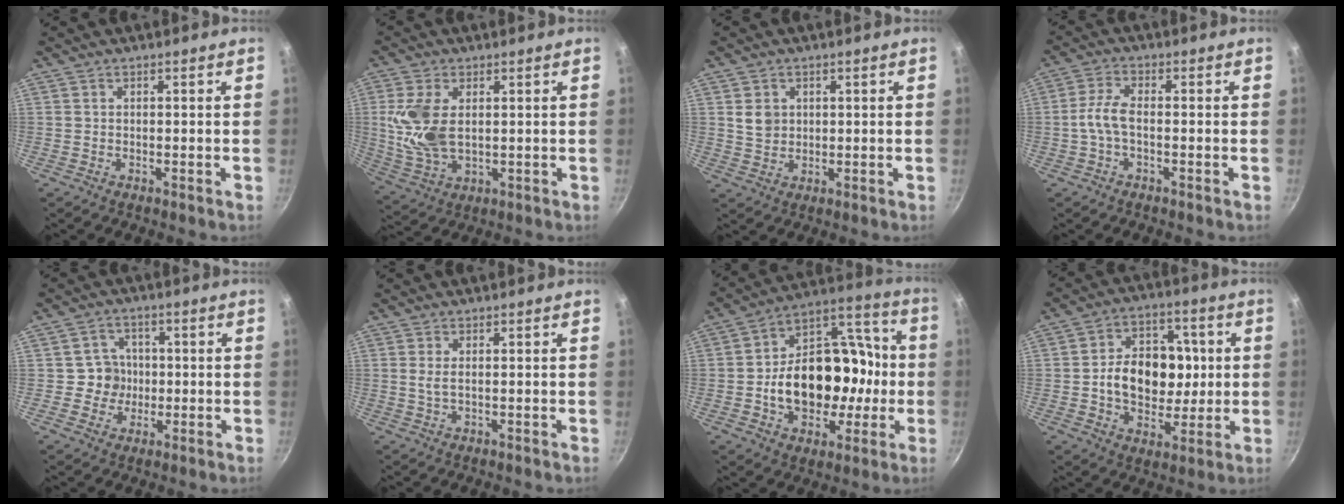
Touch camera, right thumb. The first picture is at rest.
{"total": 10.6, "force": [1.4, 6.0, 8.7], "torque": [-0.187, -0.008, 0.038]}
{"total": 3.9, "force": [1.1, 3.2, 1.9], "torque": [-0.018, -0.008, 0.025]}
{"total": 4.8, "force": [-0.8, 2.1, 4.3], "torque": [-0.098, 0.013, -0.022]}
{"total": 5.4, "force": [-0.4, 5.3, 1.1], "torque": [0.019, 0.014, -0.011]}
{"total": 1.7, "force": [0.3, 0.5, 1.6], "torque": [-0.042, 0.001, 0.013]}
{"total": 22.8, "force": [-2.2, 14.7, 17.2], "torque": [-0.230, 0.048, -0.025]}
{"total": 15.0, "force": [0.3, 10.8, 10.4], "torque": [-0.122, 0.020, 0.008]}